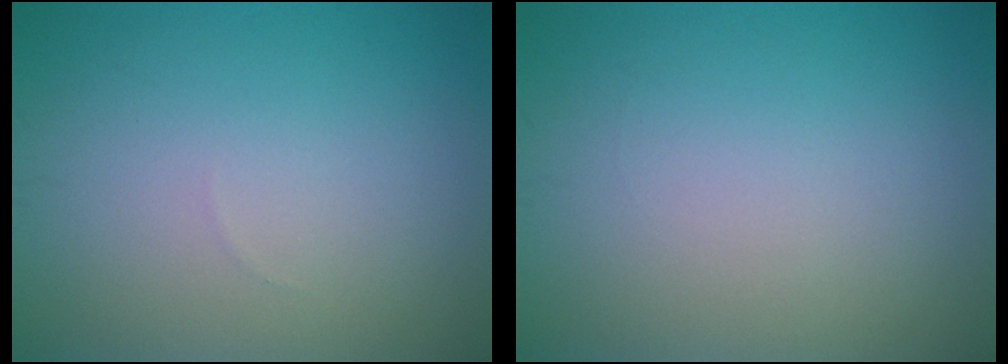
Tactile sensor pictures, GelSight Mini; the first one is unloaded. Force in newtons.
{"total": 0.0}